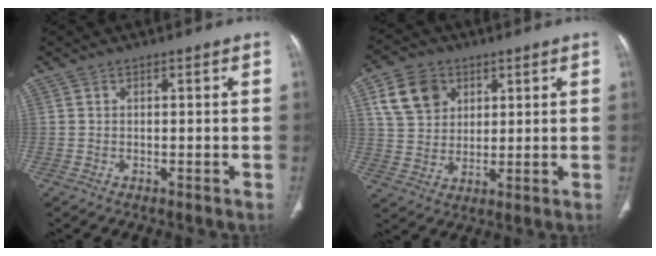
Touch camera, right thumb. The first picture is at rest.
{"total": 10.1, "force": [4.3, 7.9, 4.7], "torque": [-0.063, -0.007, 0.086]}